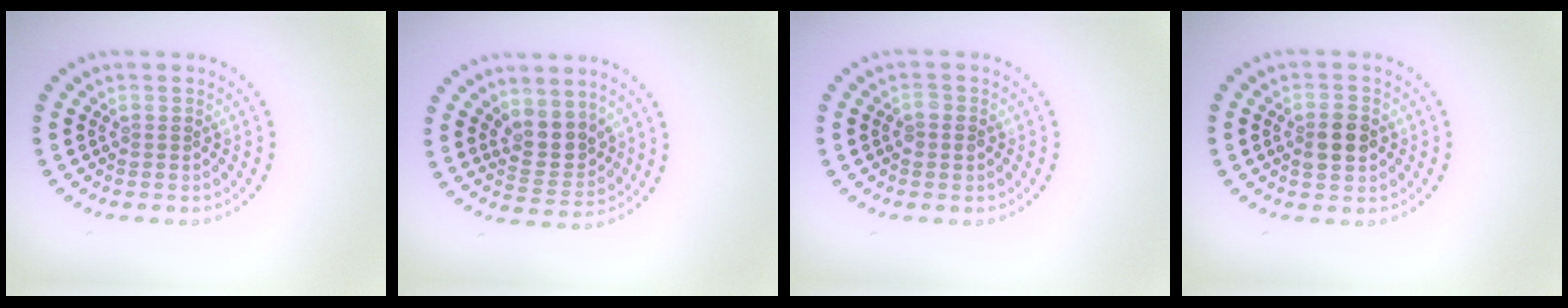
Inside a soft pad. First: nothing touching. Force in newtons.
{"total": 3.1, "press": 2.8, "slide": 1.4}
{"total": 1.0, "press": 1.0, "slide": 0.1}
{"total": 2.8, "press": 2.8, "slide": 0.2}